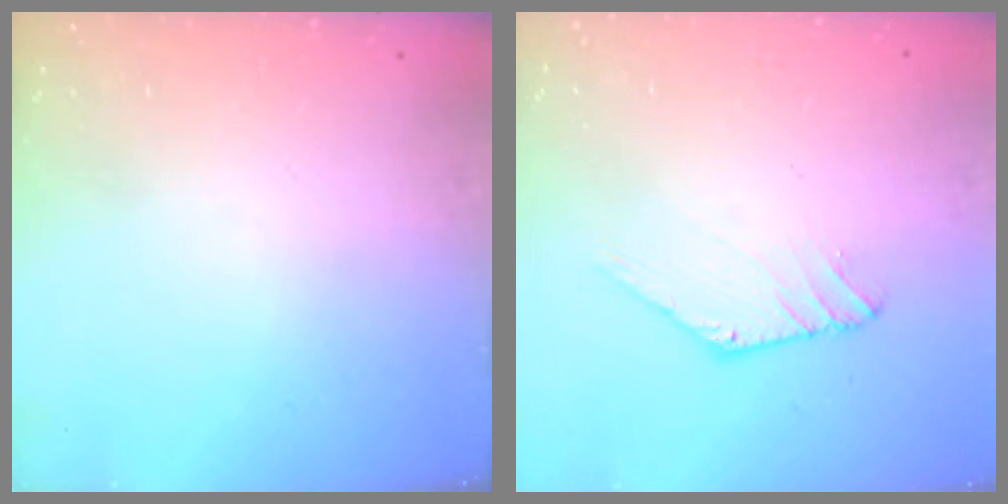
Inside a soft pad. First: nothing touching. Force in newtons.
{"total": 1.4, "press": 1.4, "slide": 0.0}